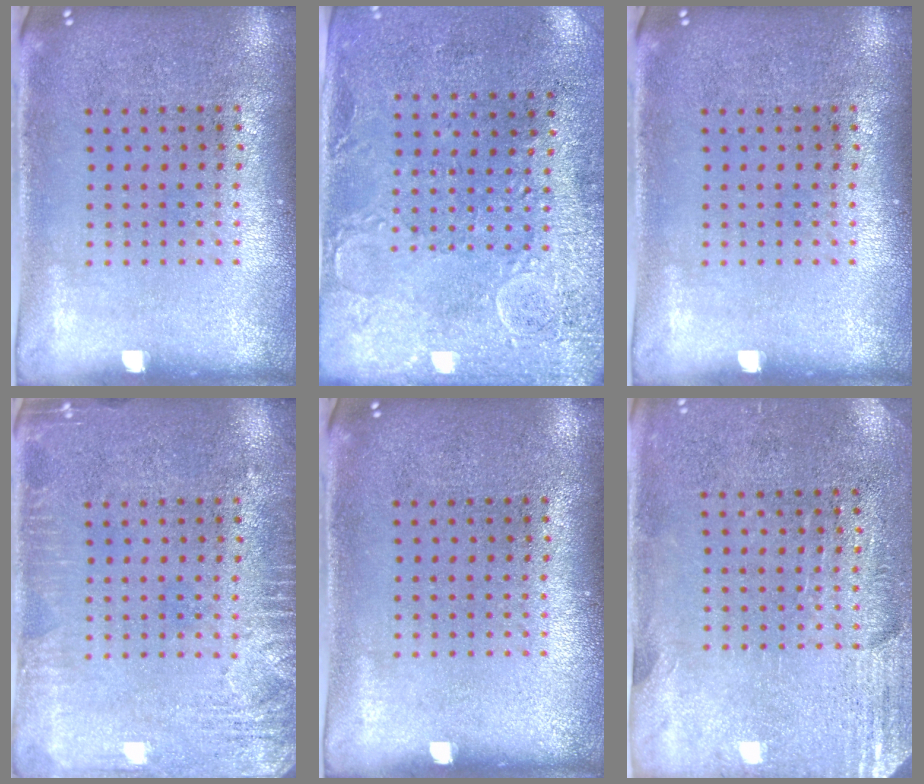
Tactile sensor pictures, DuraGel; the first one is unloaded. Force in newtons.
{"total": 2.9, "press": 2.3, "slide": 1.8}
{"total": 0.0}
{"total": 2.7, "press": 2.7, "slide": 0.4}
{"total": 0.0}
{"total": 2.7, "press": 2.4, "slide": 1.4}